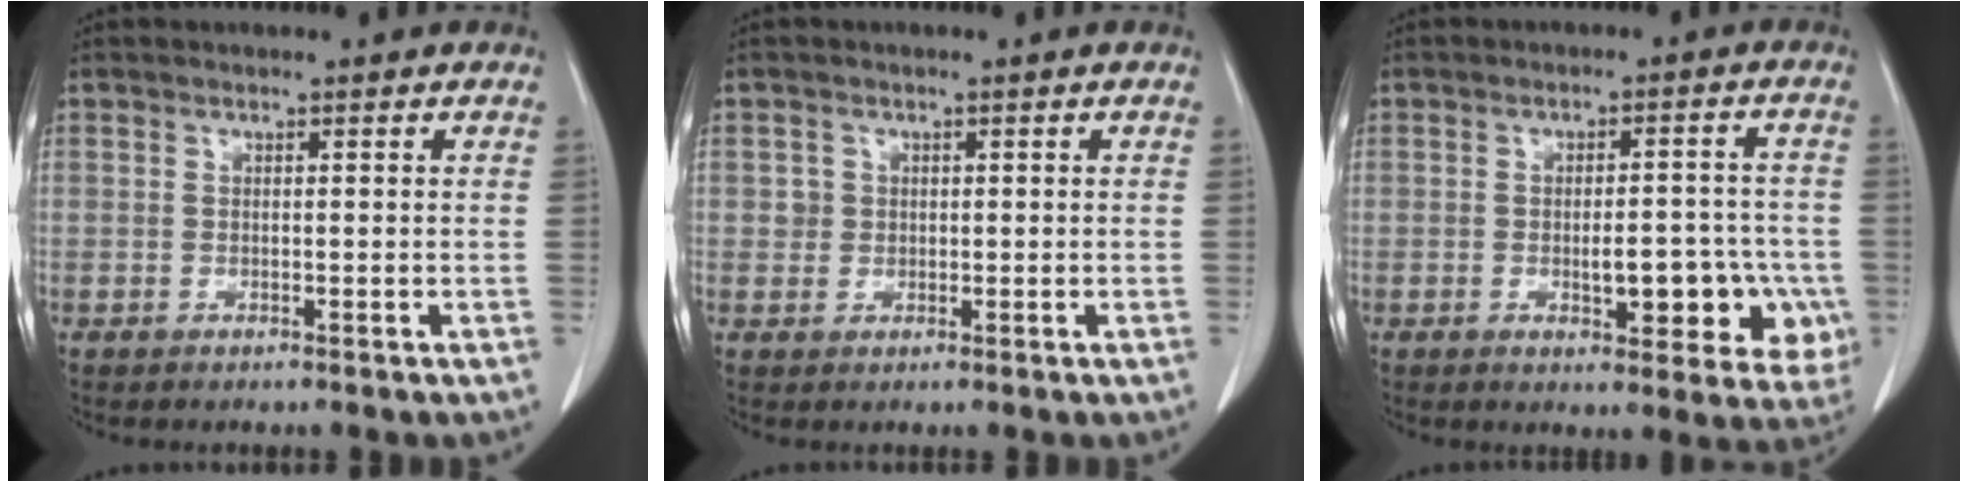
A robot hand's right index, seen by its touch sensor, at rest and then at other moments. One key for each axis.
{"total": 1.7, "fx": 0.3, "fy": 1.6, "fz": 0.2, "tx": 0.004, "ty": 0.002, "tz": 0.002}
{"total": 10.1, "fx": -2.5, "fy": 4.0, "fz": 9.0, "tx": -0.097, "ty": 0.010, "tz": -0.022}